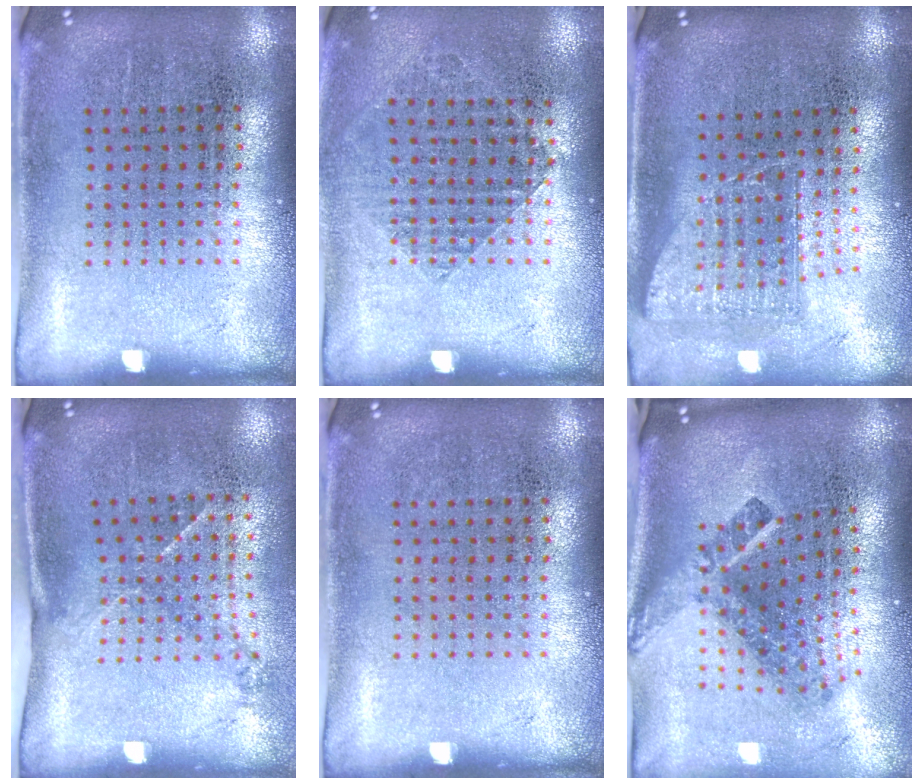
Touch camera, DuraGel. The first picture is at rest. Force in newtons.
{"total": 0.9, "press": 0.9, "slide": 0.4}
{"total": 1.6, "press": 1.2, "slide": 1.0}
{"total": 1.5, "press": 1.0, "slide": 1.2}
{"total": 0.0}
{"total": 2.7, "press": 1.6, "slide": 2.1}